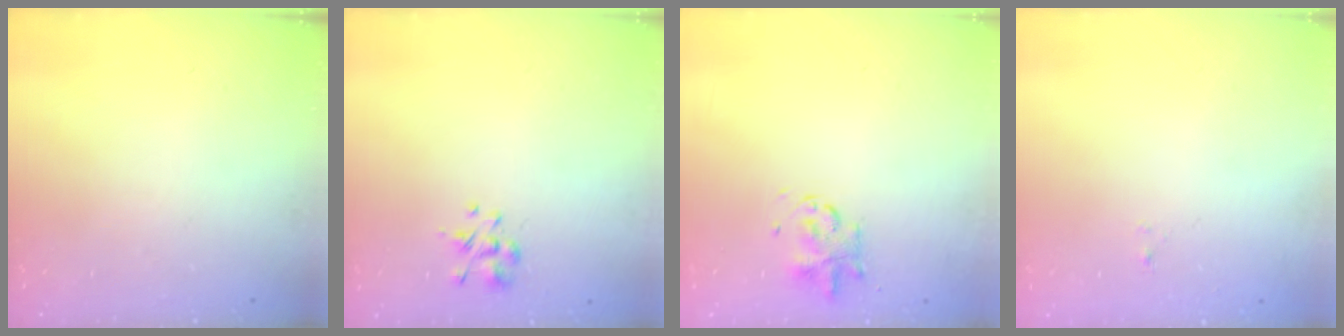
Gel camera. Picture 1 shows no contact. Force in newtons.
{"total": 2.3, "press": 2.1, "slide": 0.9}
{"total": 2.9, "press": 2.9, "slide": 0.7}
{"total": 0.0}